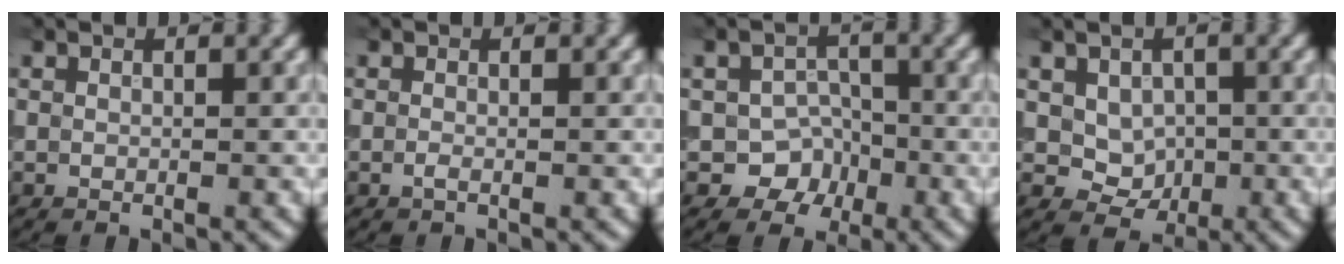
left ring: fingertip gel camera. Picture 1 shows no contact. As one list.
[{"total": 0.6, "force": [-0.3, 0.2, 0.6], "torque": [-0.014, -0.005, -0.005]}, {"total": 3.5, "force": [-1.5, 3.0, 1.1], "torque": [0.000, 0.012, -0.022]}, {"total": 3.0, "force": [0.2, 2.4, 1.7], "torque": [-0.027, -0.006, 0.006]}]